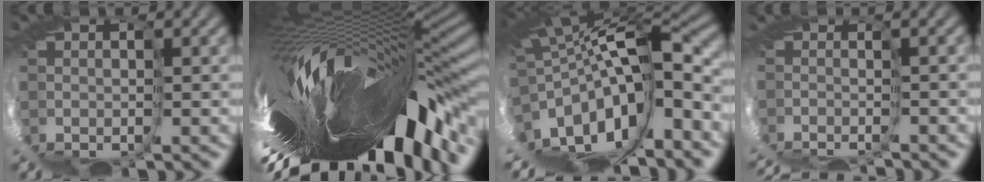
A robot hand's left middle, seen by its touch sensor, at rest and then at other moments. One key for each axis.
{"total": 12.1, "fx": -2.6, "fy": -0.2, "fz": 11.8, "tx": -0.201, "ty": -0.026, "tz": -0.035}
{"total": 7.8, "fx": -2.8, "fy": 0.9, "fz": 7.2, "tx": -0.158, "ty": -0.005, "tz": -0.046}
{"total": 6.2, "fx": -5.4, "fy": -2.5, "fz": -1.8, "tx": 0.018, "ty": -0.014, "tz": -0.057}